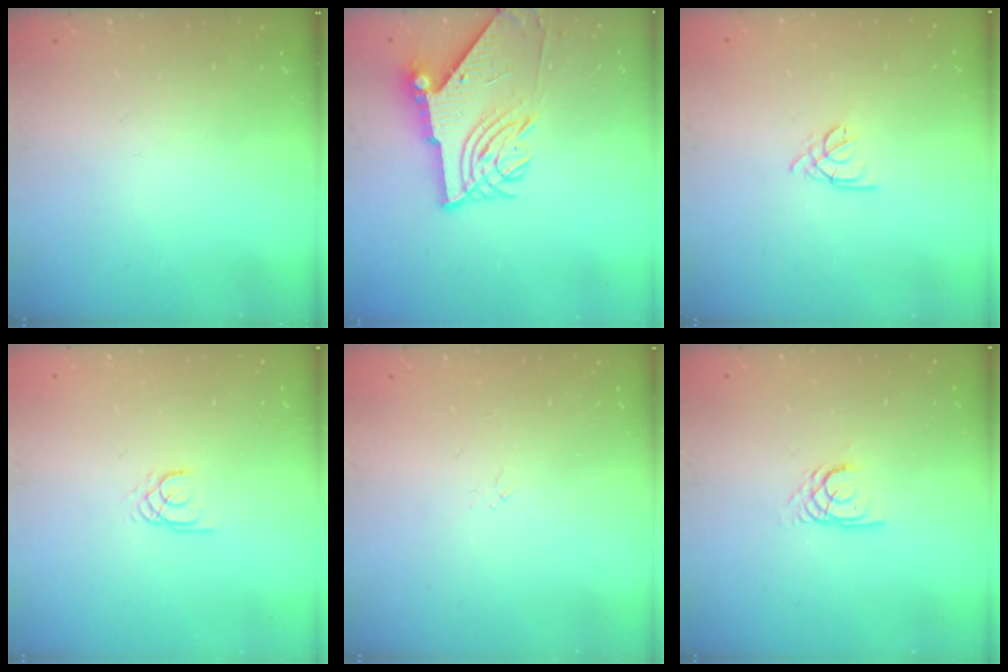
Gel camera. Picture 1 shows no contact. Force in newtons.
{"total": 8.8, "press": 8.7, "slide": 1.1}
{"total": 1.8, "press": 1.7, "slide": 0.5}
{"total": 1.7, "press": 1.7, "slide": 0.2}
{"total": 0.9, "press": 0.8, "slide": 0.4}
{"total": 3.4, "press": 3.4, "slide": 0.2}